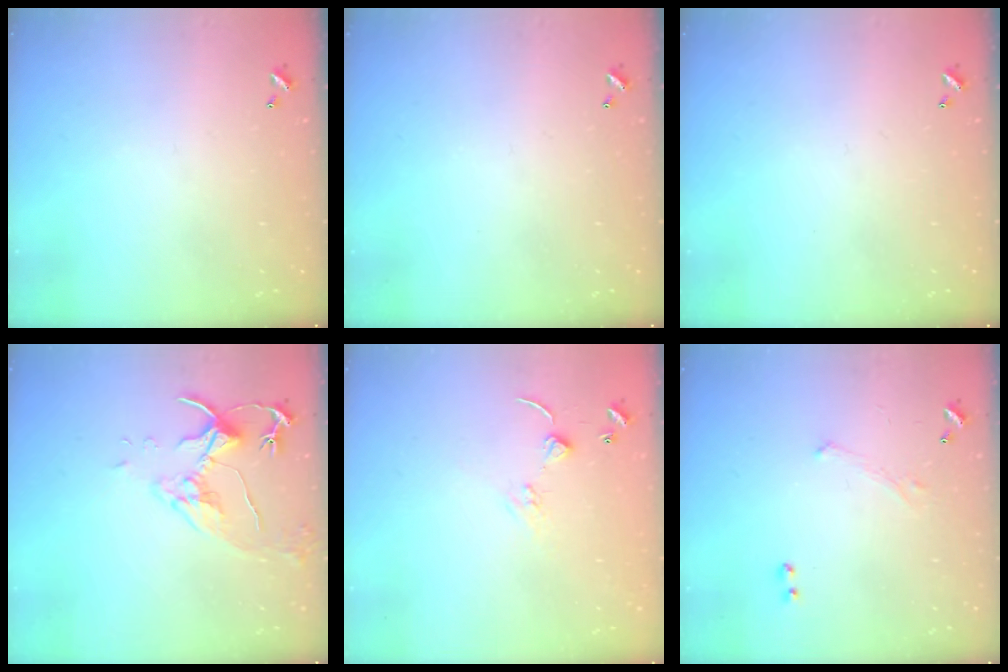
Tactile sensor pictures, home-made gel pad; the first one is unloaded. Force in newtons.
{"total": 0.0}
{"total": 0.0}
{"total": 5.6, "press": 5.6, "slide": 0.6}
{"total": 3.7, "press": 3.6, "slide": 0.5}
{"total": 1.6, "press": 1.5, "slide": 0.6}